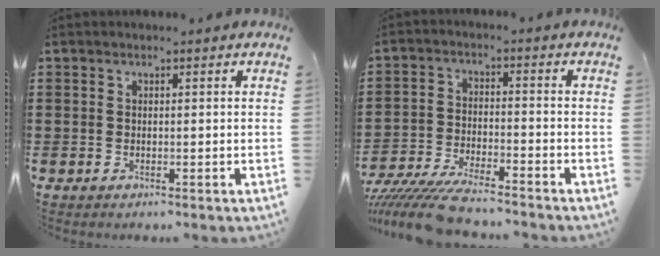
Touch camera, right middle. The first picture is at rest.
{"total": 7.8, "force": [-7.3, 0.4, 2.9], "torque": [-0.070, -0.007, -0.144]}